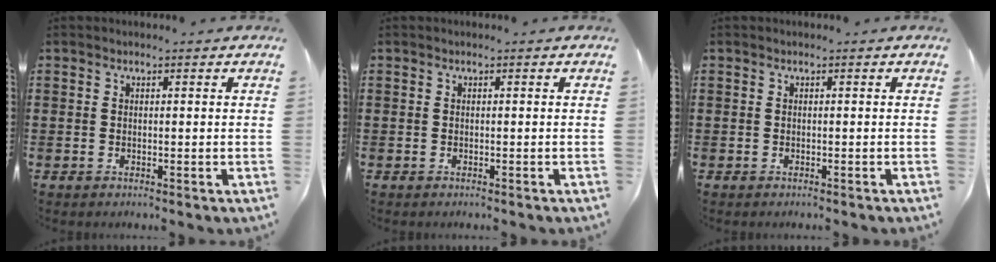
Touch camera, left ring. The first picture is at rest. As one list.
[{"total": 0.0}, {"total": 0.0}]